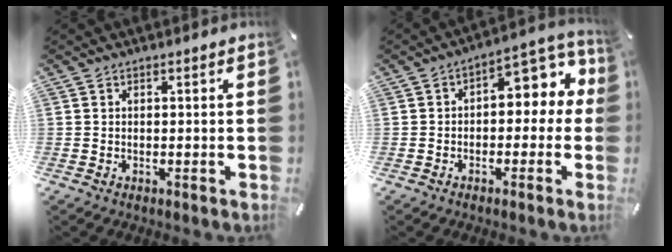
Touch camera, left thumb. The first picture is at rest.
{"total": 8.7, "force": [1.7, 5.4, 6.6], "torque": [-0.079, -0.021, 0.025]}